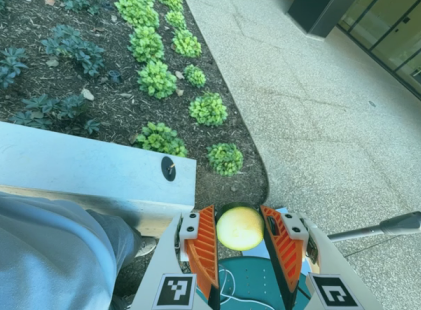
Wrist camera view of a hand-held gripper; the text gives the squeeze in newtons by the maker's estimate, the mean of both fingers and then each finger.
{"total": 8.9, "left": 8.8, "right": 9.0}